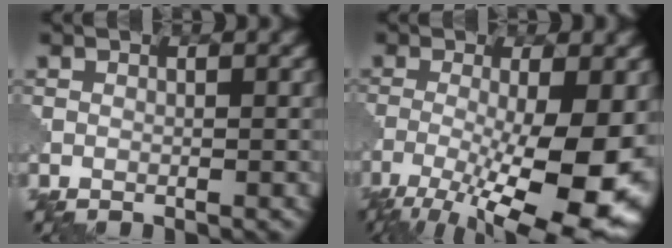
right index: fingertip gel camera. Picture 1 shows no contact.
{"total": 13.5, "force": [-4.7, 4.2, 12.0], "torque": [-0.193, -0.023, -0.069]}